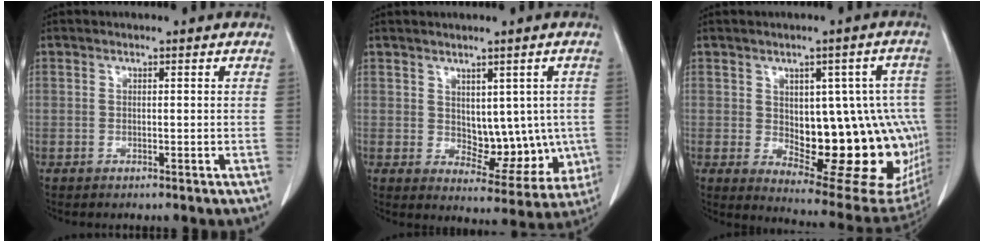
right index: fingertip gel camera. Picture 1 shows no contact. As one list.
[{"total": 8.8, "force": [0.4, 5.6, 6.8], "torque": [-0.067, 0.006, 0.028]}, {"total": 20.8, "force": [-1.7, 8.7, 18.8], "torque": [-0.164, 0.023, 0.014]}]